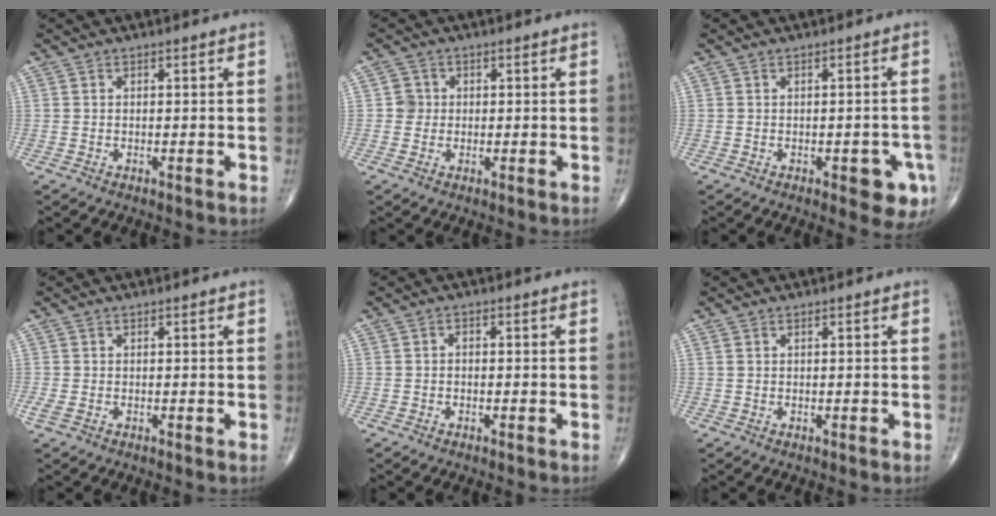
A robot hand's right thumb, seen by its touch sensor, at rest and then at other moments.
{"total": 2.5, "force": [0.1, 2.4, 0.4], "torque": [0.012, 0.006, -0.002]}
{"total": 6.4, "force": [-2.5, 2.7, 5.2], "torque": [-0.039, 0.004, -0.024]}
{"total": 1.5, "force": [-0.2, 1.0, 1.1], "torque": [-0.030, -0.005, -0.005]}
{"total": 0.8, "force": [-0.2, 0.6, 0.6], "torque": [-0.005, 0.003, -0.006]}
{"total": 0.5, "force": [0.4, 0.2, 0.3], "torque": [-0.009, 0.007, 0.010]}